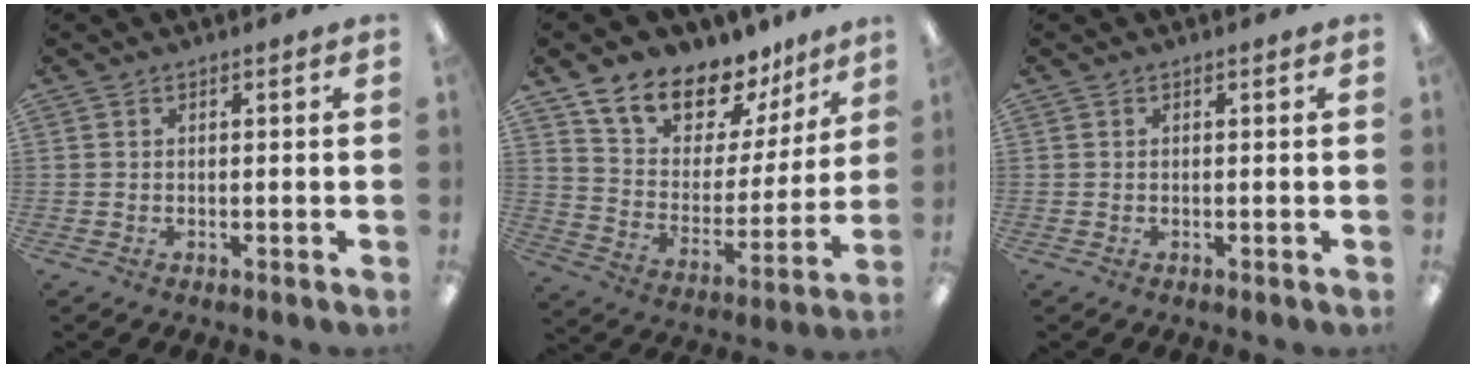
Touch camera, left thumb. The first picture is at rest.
{"total": 14.3, "force": [12.1, 6.8, 3.4], "torque": [-0.068, -0.100, 0.218]}
{"total": 0.0}